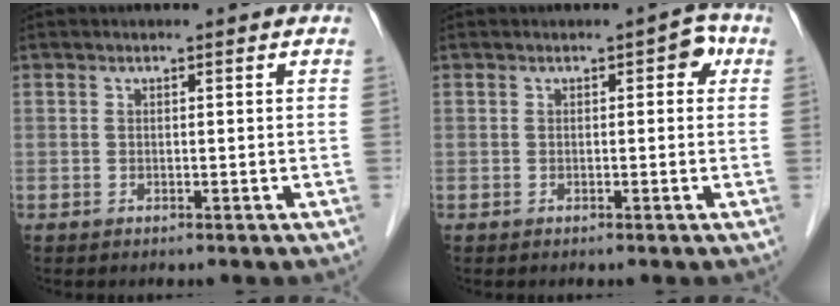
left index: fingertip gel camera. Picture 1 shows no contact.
{"total": 2.1, "force": [0.4, 1.3, 1.7], "torque": [-0.011, 0.014, -0.001]}